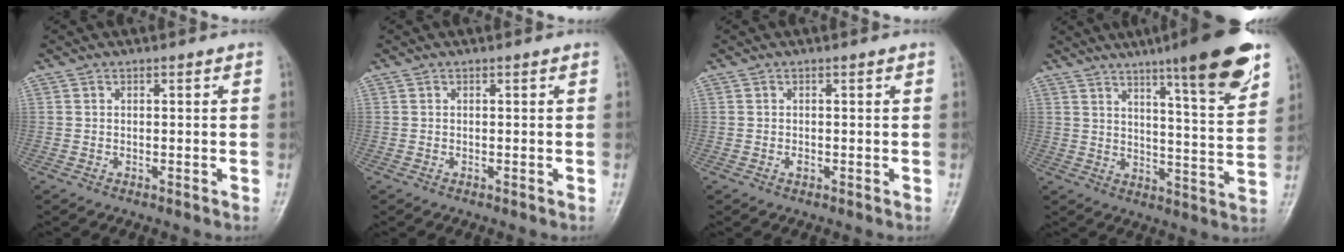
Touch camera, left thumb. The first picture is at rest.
{"total": 0.0}
{"total": 0.9, "force": [-0.1, 0.5, 0.7], "torque": [-0.011, 0.003, 0.000]}
{"total": 16.2, "force": [10.0, 2.1, 12.5], "torque": [-0.159, -0.054, 0.147]}